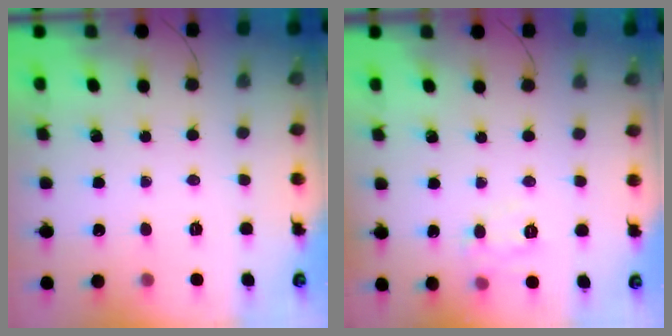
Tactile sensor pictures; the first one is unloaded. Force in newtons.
{"total": 7.3, "press": 7.2, "slide": 1.4}